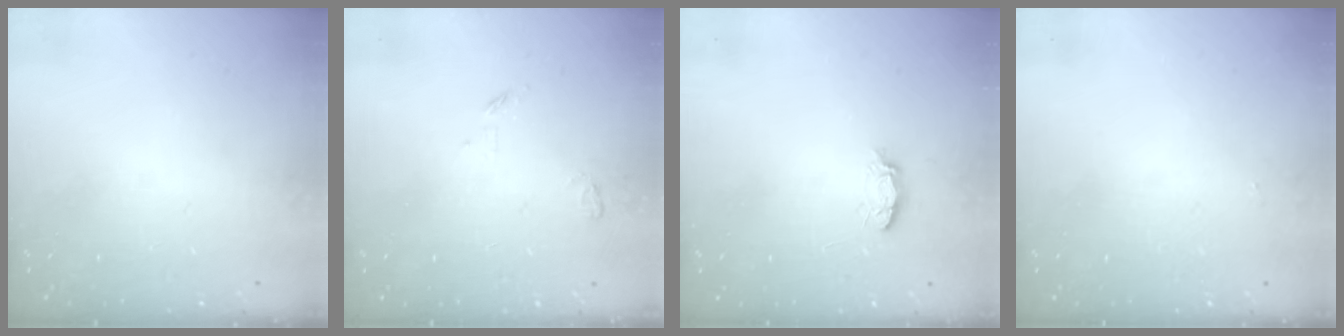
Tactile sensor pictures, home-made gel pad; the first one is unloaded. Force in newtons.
{"total": 3.4, "press": 3.4, "slide": 0.4}
{"total": 3.9, "press": 3.9, "slide": 0.5}
{"total": 11.6, "press": 2.7, "slide": 11.3}